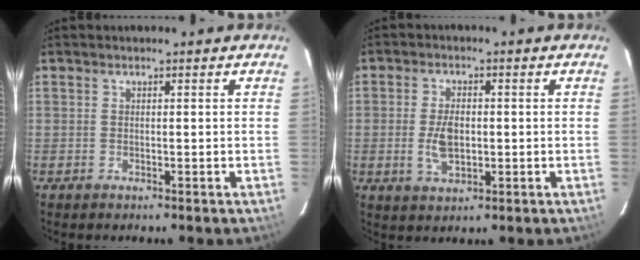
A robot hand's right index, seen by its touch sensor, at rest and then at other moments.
{"total": 6.1, "force": [-0.7, 3.4, 5.0], "torque": [-0.101, -0.002, -0.007]}